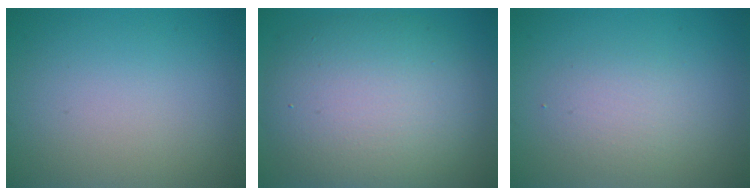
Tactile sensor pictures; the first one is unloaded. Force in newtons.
{"total": 9.5, "press": 9.5, "slide": 0.3}
{"total": 2.2, "press": 2.2, "slide": 0.1}